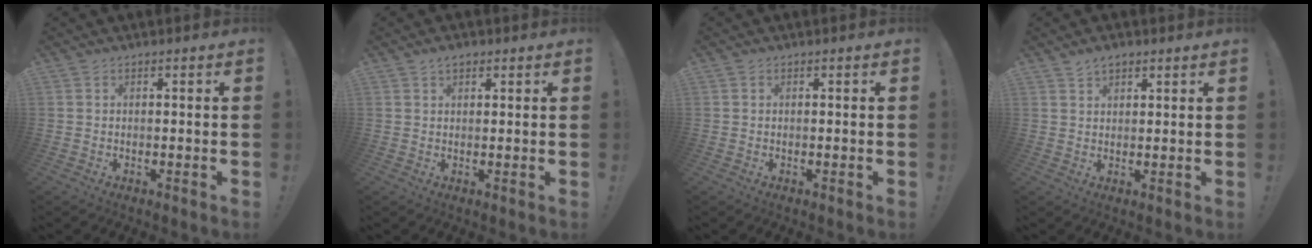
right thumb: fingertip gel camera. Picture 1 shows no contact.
{"total": 2.5, "force": [1.6, 1.4, 1.4], "torque": [-0.022, -0.003, 0.030]}
{"total": 0.0}
{"total": 2.9, "force": [2.3, 1.4, 1.0], "torque": [-0.010, -0.013, 0.041]}